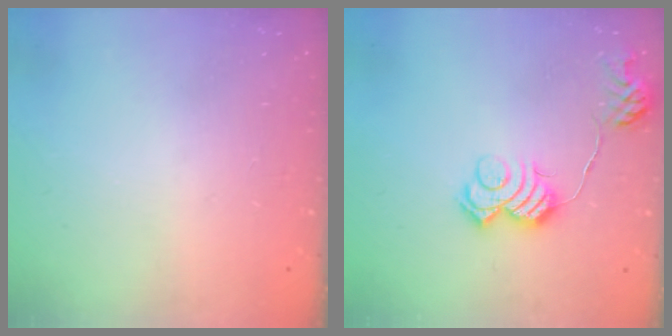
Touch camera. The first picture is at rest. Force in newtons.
{"total": 11.9, "press": 11.9, "slide": 0.2}